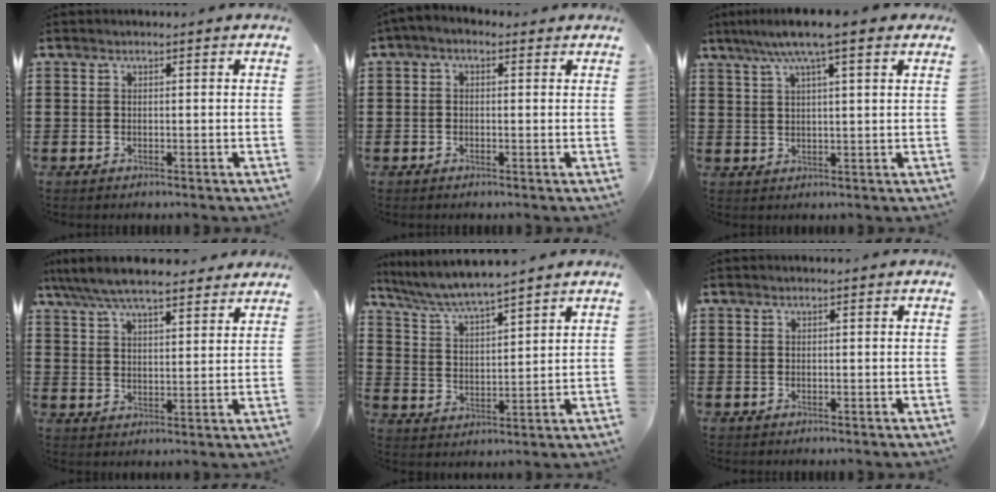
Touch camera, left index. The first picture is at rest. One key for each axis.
{"total": 1.4, "fx": -0.6, "fy": 0.7, "fz": 1.0, "tx": -0.026, "ty": 0.000, "tz": -0.014}
{"total": 7.5, "fx": 5.2, "fy": 0.7, "fz": 5.3, "tx": -0.115, "ty": 0.002, "tz": 0.091}
{"total": 7.1, "fx": 6.4, "fy": 1.3, "fz": 2.8, "tx": -0.078, "ty": -0.019, "tz": 0.116}
{"total": 5.3, "fx": 5.0, "fy": -0.2, "fz": 1.7, "tx": -0.055, "ty": -0.026, "tz": 0.084}
{"total": 0.0}